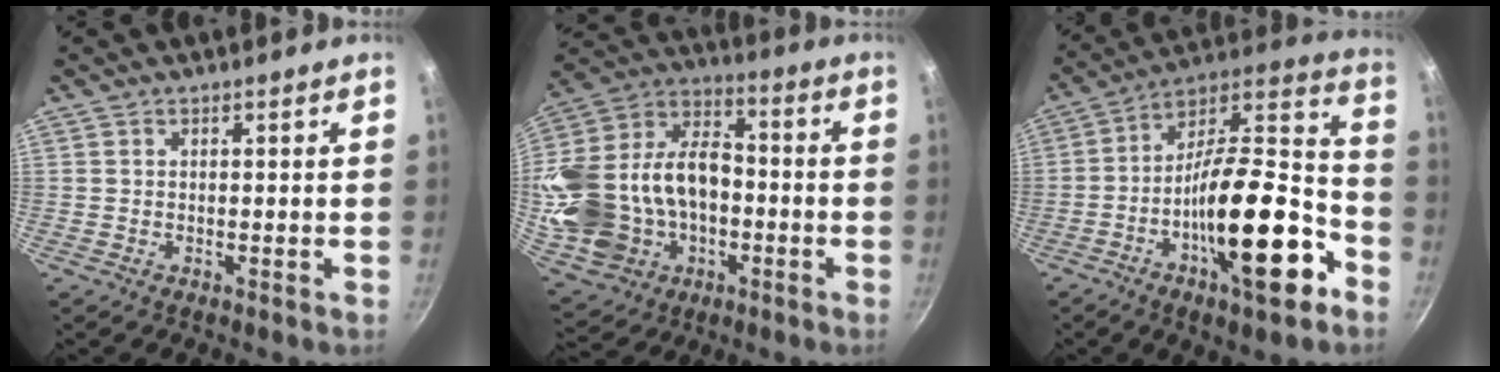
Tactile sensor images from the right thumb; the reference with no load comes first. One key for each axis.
{"total": 26.0, "fx": -3.9, "fy": 18.7, "fz": 17.6, "tx": -0.340, "ty": 0.051, "tz": -0.051}
{"total": 25.3, "fx": -10.0, "fy": 9.2, "fz": 21.3, "tx": -0.298, "ty": 0.058, "tz": -0.169}